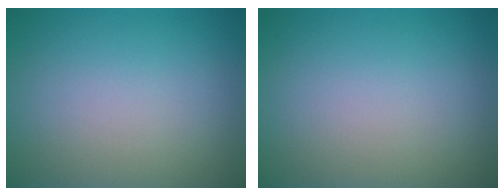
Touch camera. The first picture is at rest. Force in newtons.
{"total": 0.0}